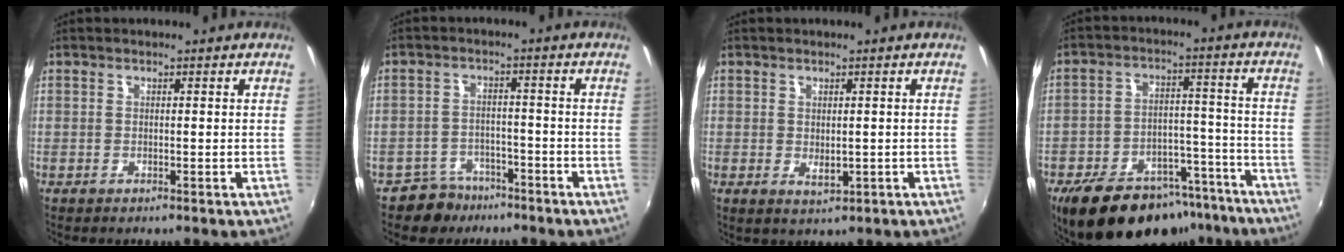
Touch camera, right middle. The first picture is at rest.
{"total": 4.9, "force": [-3.8, 3.1, 0.3], "torque": [-0.016, 0.017, -0.059]}
{"total": 1.8, "force": [0.4, 1.1, 1.5], "torque": [-0.020, -0.007, 0.008]}
{"total": 19.8, "force": [-14.9, 9.3, 9.1], "torque": [-0.173, 0.022, -0.195]}